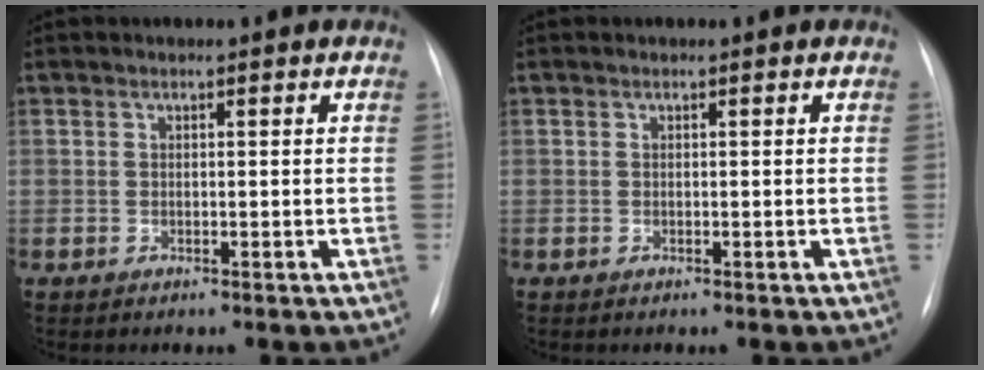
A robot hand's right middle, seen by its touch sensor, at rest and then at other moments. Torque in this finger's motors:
{"motor_torque": [-0.11, 0.00, -0.01, 0.00]}